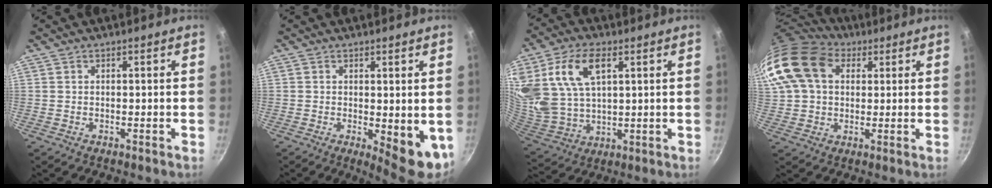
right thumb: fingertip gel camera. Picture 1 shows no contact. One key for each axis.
{"total": 7.6, "fx": -0.4, "fy": 2.9, "fz": 7.0, "tx": -0.073, "ty": -0.007, "tz": 0.003}
{"total": 18.1, "fx": 6.4, "fy": 10.9, "fz": 13.0, "tx": -0.261, "ty": -0.017, "tz": 0.134}
{"total": 18.9, "fx": 6.0, "fy": 13.8, "fz": 11.5, "tx": -0.244, "ty": 0.028, "tz": 0.097}